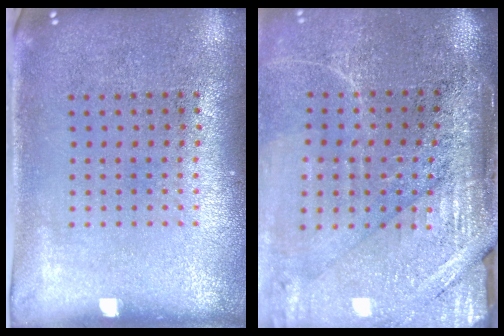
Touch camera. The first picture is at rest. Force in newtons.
{"total": 4.3, "press": 3.7, "slide": 2.2}